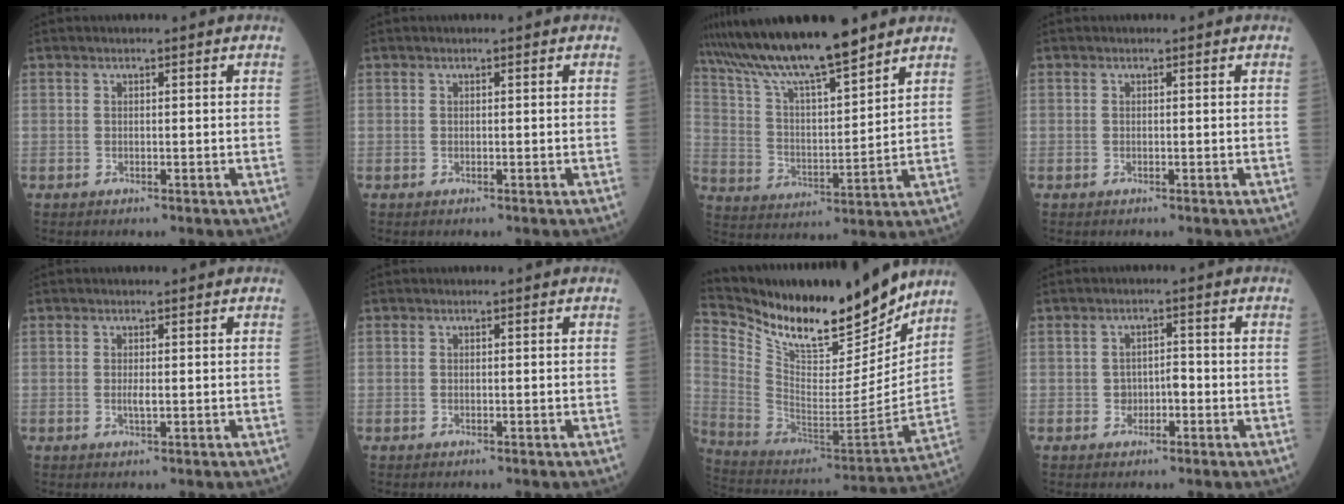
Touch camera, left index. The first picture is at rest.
{"total": 0.0}
{"total": 15.6, "force": [13.1, 1.4, 8.3], "torque": [-0.152, 0.010, 0.242]}
{"total": 0.0}
{"total": 1.0, "force": [0.0, 0.2, 1.0], "torque": [-0.023, -0.003, 0.001]}
{"total": 0.0}
{"total": 23.8, "force": [19.8, 5.6, 11.9], "torque": [-0.224, -0.026, 0.331]}
{"total": 2.2, "force": [-0.7, 1.5, 1.5], "torque": [-0.019, 0.010, -0.011]}